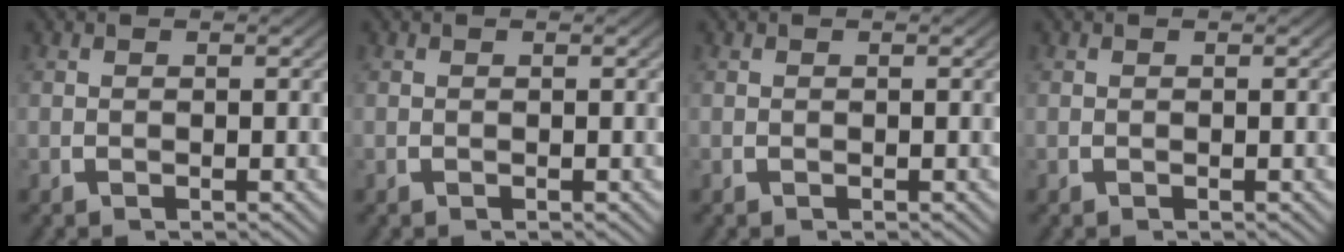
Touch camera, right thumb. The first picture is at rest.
{"total": 0.0}
{"total": 0.0}
{"total": 0.0}